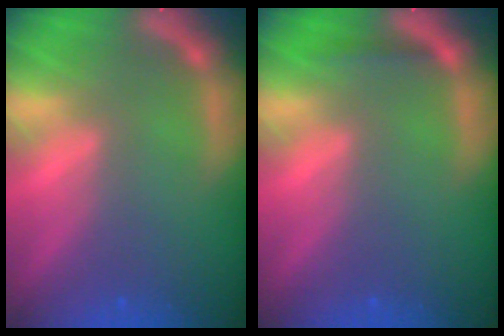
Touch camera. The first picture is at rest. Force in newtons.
{"total": 0.9}